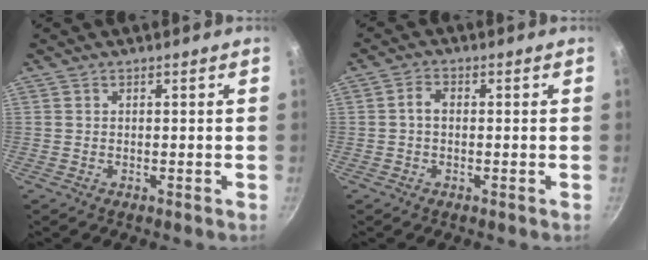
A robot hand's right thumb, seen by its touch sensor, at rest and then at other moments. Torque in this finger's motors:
{"motor_torque": [0.24, 0.55, 0.45, -0.39, 0.00]}